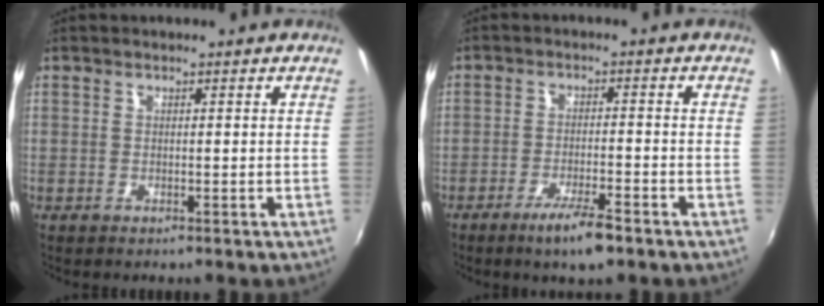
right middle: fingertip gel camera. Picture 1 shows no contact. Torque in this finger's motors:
{"motor_torque": [1.11, -1.03, 0.39, 0.10]}